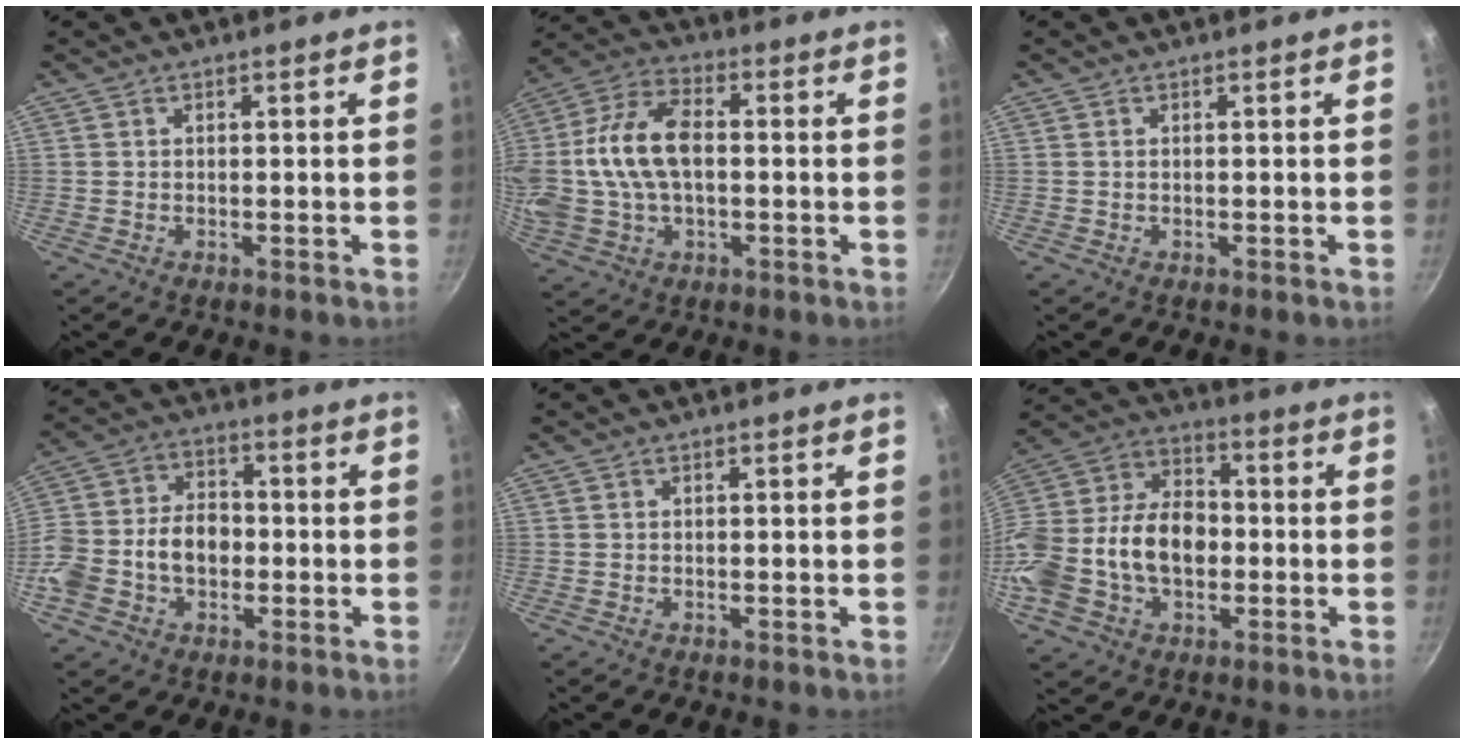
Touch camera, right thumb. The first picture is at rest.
{"total": 17.1, "force": [0.4, 10.4, 13.6], "torque": [-0.289, 0.027, 0.008]}
{"total": 0.0}
{"total": 14.4, "force": [-2.7, 10.1, 9.9], "torque": [-0.186, 0.036, -0.052]}
{"total": 0.0}
{"total": 22.1, "force": [-3.4, 15.0, 15.9], "torque": [-0.334, 0.029, -0.060]}